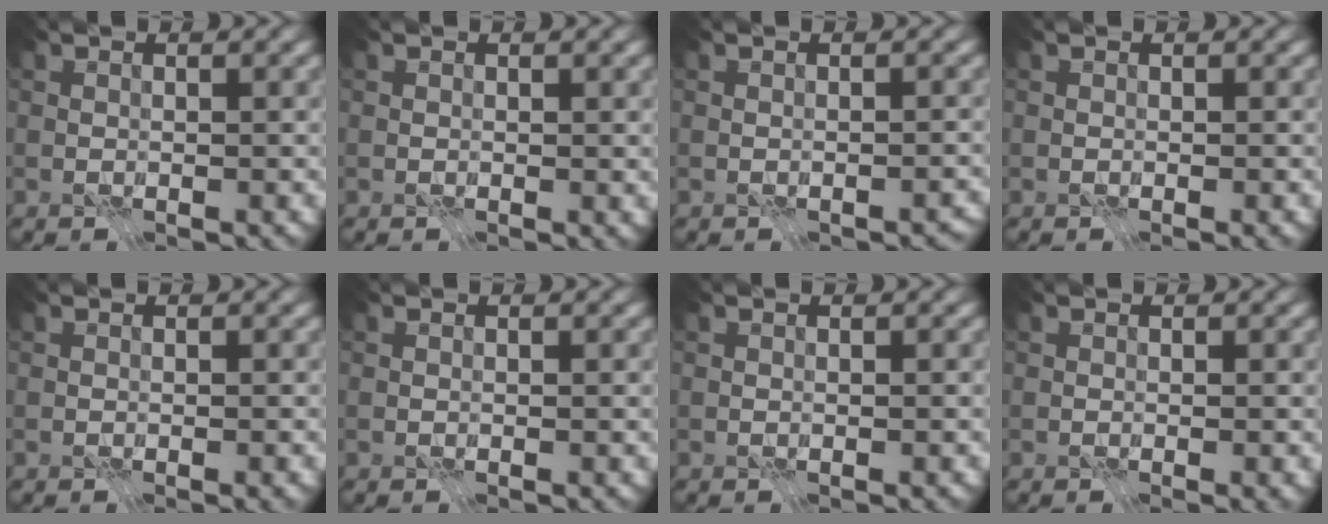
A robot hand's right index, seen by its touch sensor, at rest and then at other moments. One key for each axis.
{"total": 0.0}
{"total": 0.8, "fx": -0.6, "fy": 0.4, "fz": 0.3, "tx": 0.000, "ty": -0.008, "tz": -0.004}
{"total": 0.0}
{"total": 0.0}
{"total": 0.0}
{"total": 0.0}
{"total": 0.0}